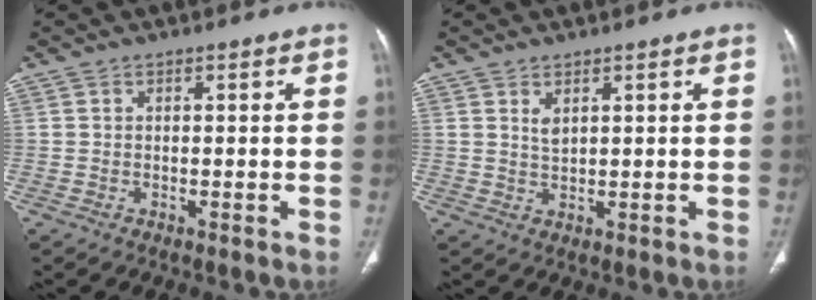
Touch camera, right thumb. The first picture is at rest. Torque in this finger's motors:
{"motor_torque": [0.35, 0.09, 0.68, -0.57, 0.00]}